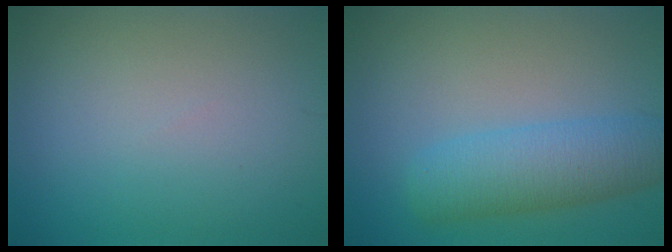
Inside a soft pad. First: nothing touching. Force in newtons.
{"total": 5.4, "press": 5.4, "slide": 0.2}